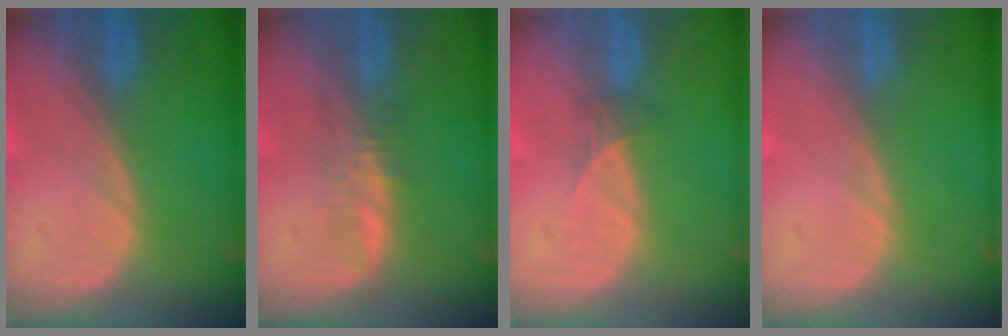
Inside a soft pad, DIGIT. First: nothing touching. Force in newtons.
{"total": 2.4, "press": 2.4, "slide": 0.2}
{"total": 1.6, "press": 1.3, "slide": 0.9}
{"total": 0.0}